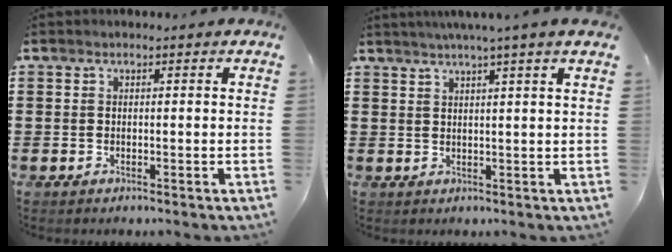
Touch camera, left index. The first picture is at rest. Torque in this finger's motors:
{"motor_torque": [1.27, -0.86, 0.63, 0.21]}